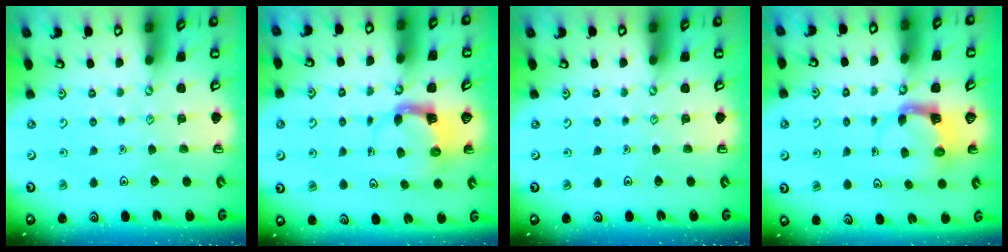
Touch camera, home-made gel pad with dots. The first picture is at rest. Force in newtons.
{"total": 3.7, "press": 3.7, "slide": 0.6}
{"total": 0.0}
{"total": 3.8, "press": 3.8, "slide": 0.7}